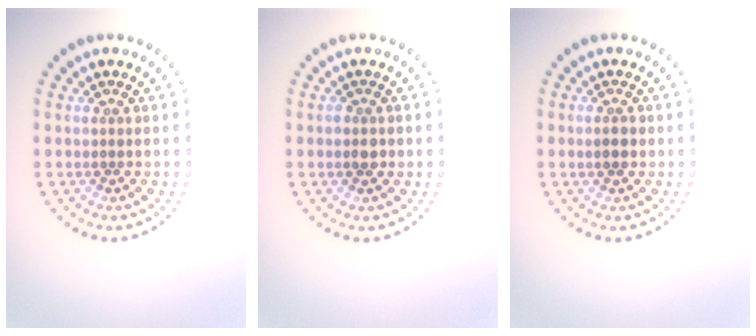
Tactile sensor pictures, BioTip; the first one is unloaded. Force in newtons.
{"total": 1.1, "press": 1.0, "slide": 0.4}
{"total": 1.3, "press": 1.2, "slide": 0.2}